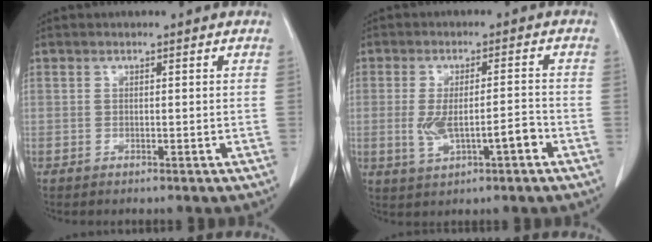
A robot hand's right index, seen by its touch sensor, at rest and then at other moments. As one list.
[{"total": 6.8, "force": [-2.0, 1.9, 6.2], "torque": [-0.122, 0.009, -0.026]}]